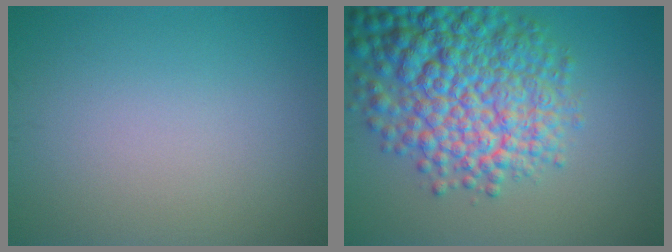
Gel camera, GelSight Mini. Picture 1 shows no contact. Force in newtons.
{"total": 10.8, "press": 10.8, "slide": 0.4}